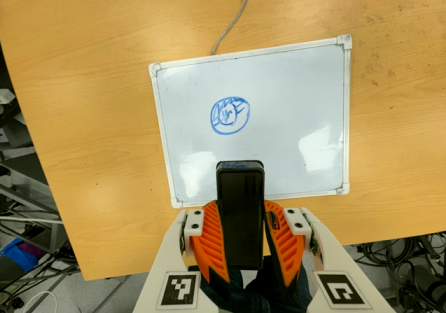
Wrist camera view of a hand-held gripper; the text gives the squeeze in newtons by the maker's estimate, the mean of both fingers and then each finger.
{"total": 10.7, "left": 8.7, "right": 12.7}